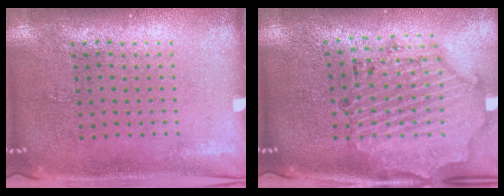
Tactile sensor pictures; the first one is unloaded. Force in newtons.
{"total": 1.9, "press": 1.8, "slide": 0.4}